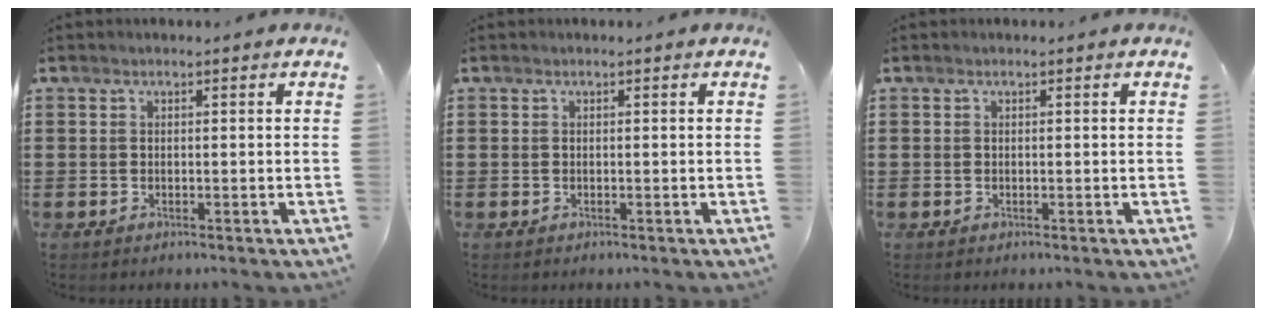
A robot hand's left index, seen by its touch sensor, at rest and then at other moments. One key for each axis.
{"total": 0.0}
{"total": 0.0}